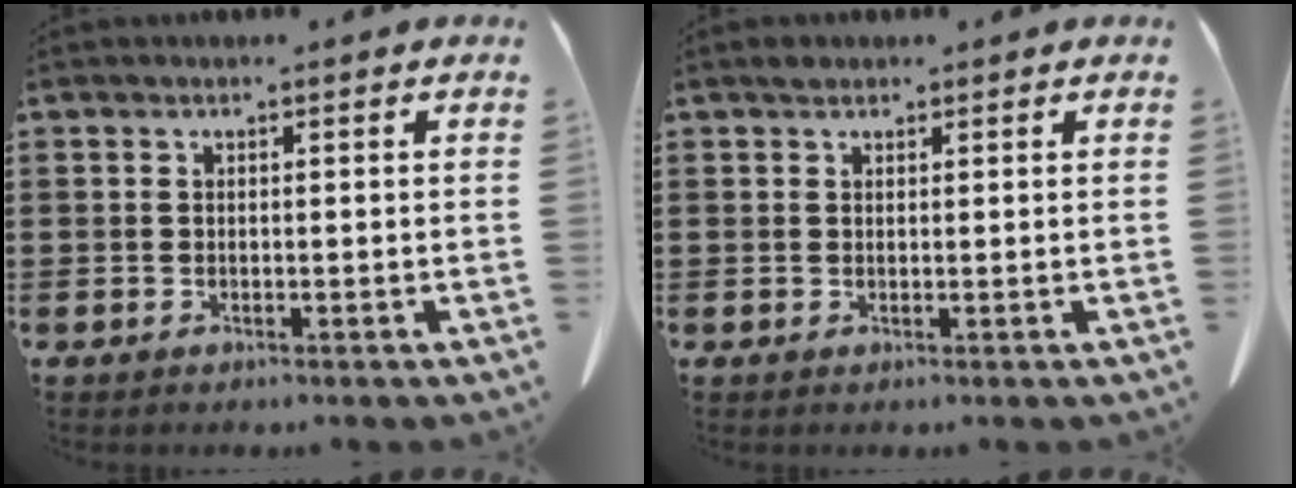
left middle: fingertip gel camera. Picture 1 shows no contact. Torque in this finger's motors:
{"motor_torque": [0.00, 0.00, 0.00, 0.00]}